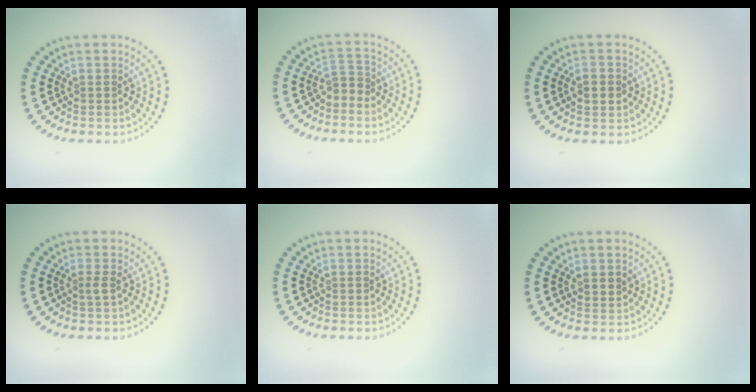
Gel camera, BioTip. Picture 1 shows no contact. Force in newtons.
{"total": 1.6, "press": 1.0, "slide": 1.2}
{"total": 2.2, "press": 2.1, "slide": 0.2}
{"total": 0.8, "press": 0.5, "slide": 0.6}
{"total": 0.0}
{"total": 1.2, "press": 1.0, "slide": 0.6}